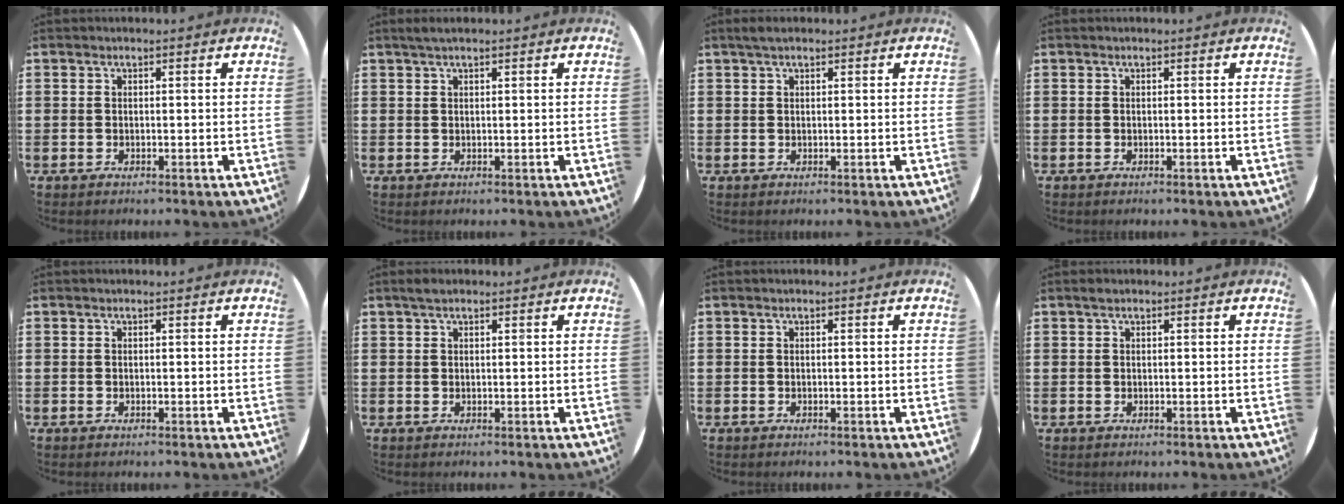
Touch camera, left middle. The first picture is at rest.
{"total": 1.0, "force": [0.7, 0.1, 0.6], "torque": [-0.013, 0.002, 0.013]}
{"total": 1.3, "force": [0.9, 0.4, 0.7], "torque": [-0.016, 0.005, 0.017]}
{"total": 0.0}
{"total": 0.0}
{"total": 1.3, "force": [0.9, 0.6, 0.6], "torque": [-0.006, 0.002, 0.015]}
{"total": 0.0}
{"total": 0.6, "force": [0.5, 0.4, 0.2], "torque": [0.004, -0.001, 0.007]}